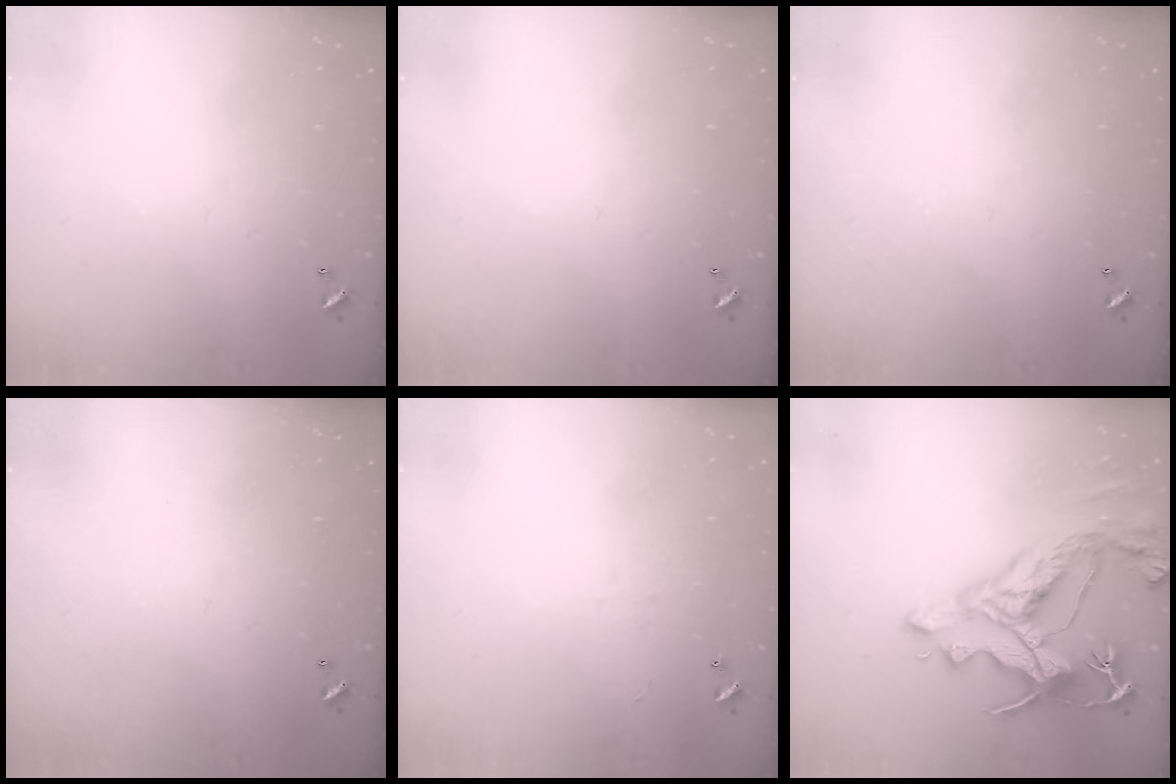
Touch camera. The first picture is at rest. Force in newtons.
{"total": 0.0}
{"total": 0.0}
{"total": 0.0}
{"total": 2.4, "press": 2.4, "slide": 0.3}
{"total": 10.7, "press": 10.5, "slide": 2.2}